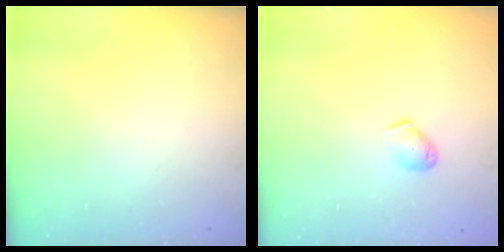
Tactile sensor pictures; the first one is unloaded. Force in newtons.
{"total": 6.6, "press": 6.5, "slide": 0.7}